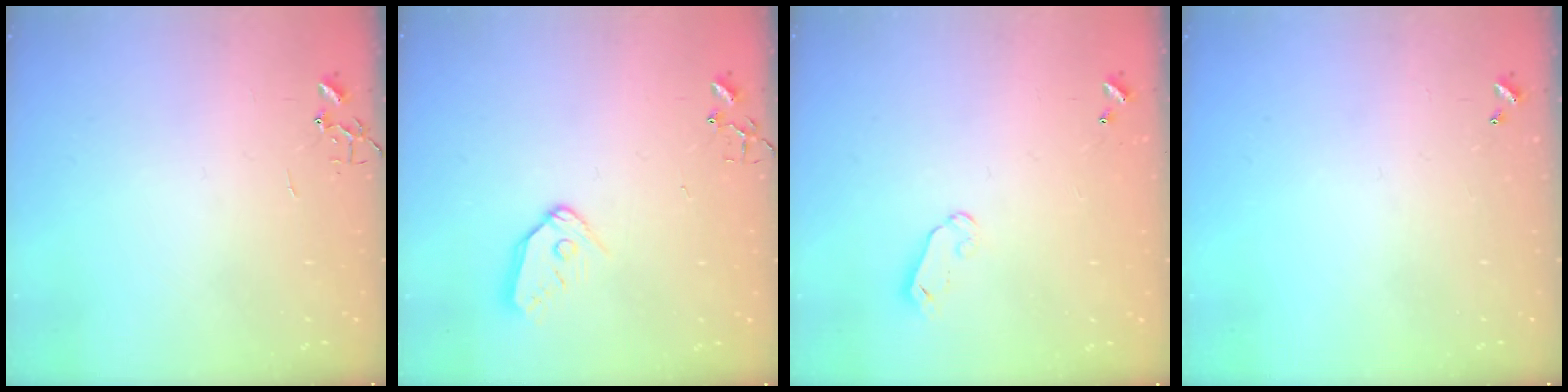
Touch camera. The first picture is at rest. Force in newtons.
{"total": 10.0, "press": 9.9, "slide": 1.1}
{"total": 4.0, "press": 4.0, "slide": 0.4}
{"total": 0.0}